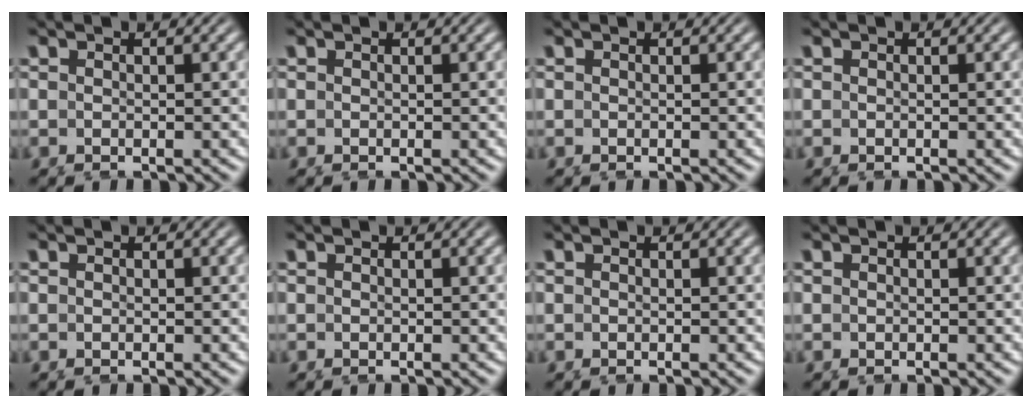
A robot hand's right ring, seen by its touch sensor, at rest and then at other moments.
{"total": 0.0}
{"total": 0.0}
{"total": 0.0}
{"total": 0.0}
{"total": 0.0}
{"total": 0.0}
{"total": 0.0}